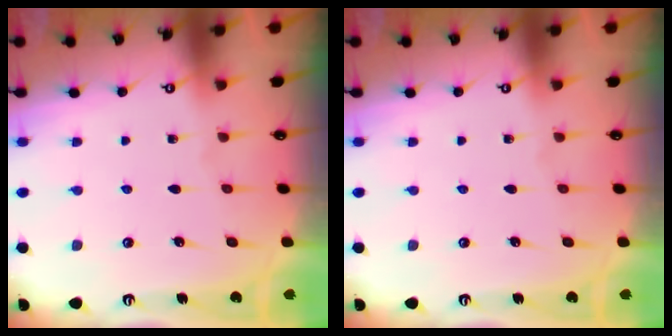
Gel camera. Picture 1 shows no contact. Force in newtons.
{"total": 0.0}